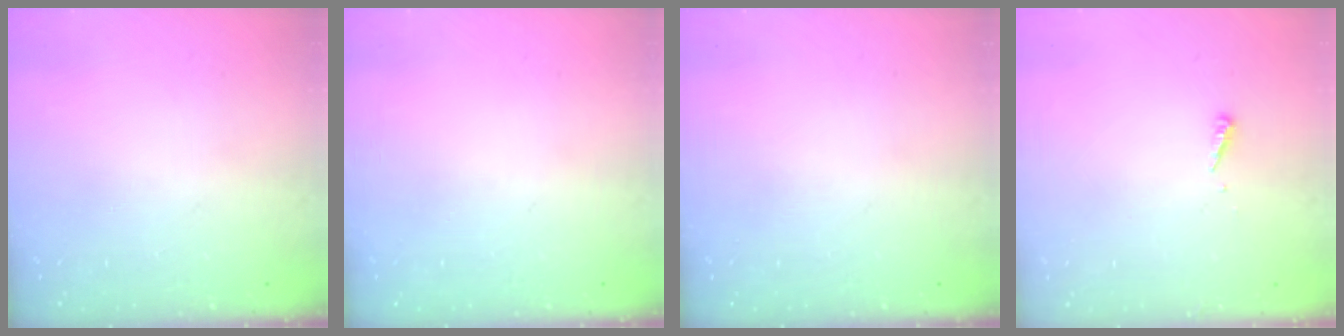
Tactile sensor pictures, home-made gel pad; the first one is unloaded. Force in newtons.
{"total": 0.0}
{"total": 0.0}
{"total": 3.5, "press": 3.5, "slide": 0.2}